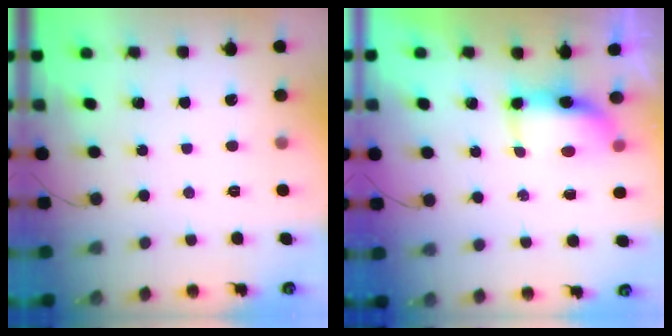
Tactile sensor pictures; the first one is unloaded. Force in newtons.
{"total": 6.9, "press": 6.8, "slide": 1.2}